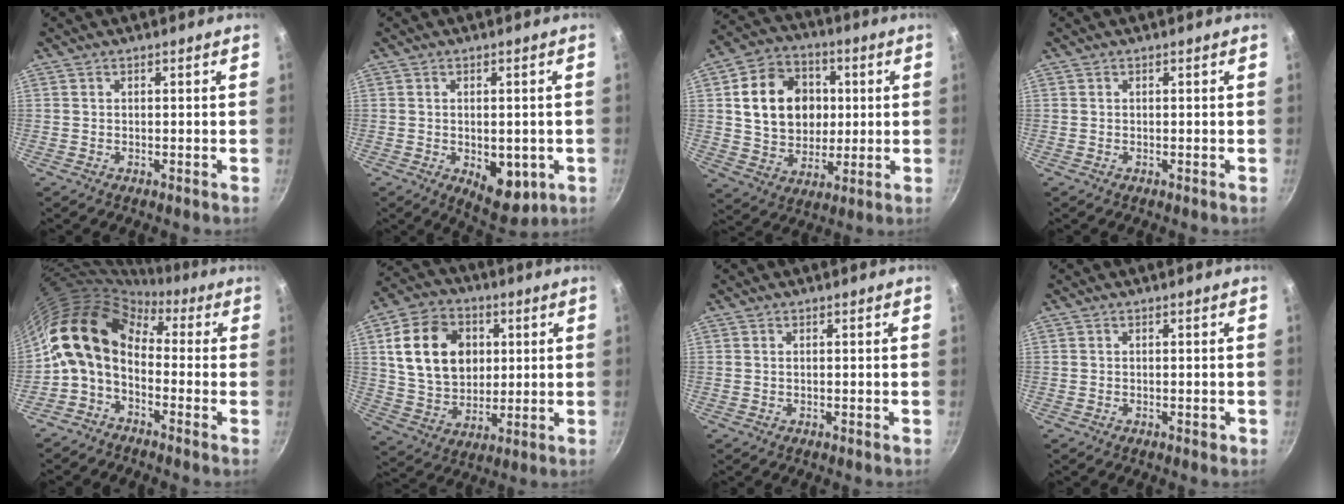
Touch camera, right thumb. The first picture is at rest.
{"total": 9.0, "force": [-2.1, 5.0, 7.2], "torque": [-0.073, -0.011, -0.017]}
{"total": 16.6, "force": [2.5, 13.5, 9.4], "torque": [-0.128, 0.012, 0.045]}
{"total": 0.0}
{"total": 13.7, "force": [-0.1, 9.5, 10.0], "torque": [-0.175, 0.037, -0.026]}
{"total": 17.2, "force": [3.9, 13.0, 10.5], "torque": [-0.161, -0.002, 0.071]}
{"total": 0.0}
{"total": 0.9, "force": [-0.4, 0.3, 0.8], "torque": [-0.008, 0.003, -0.005]}